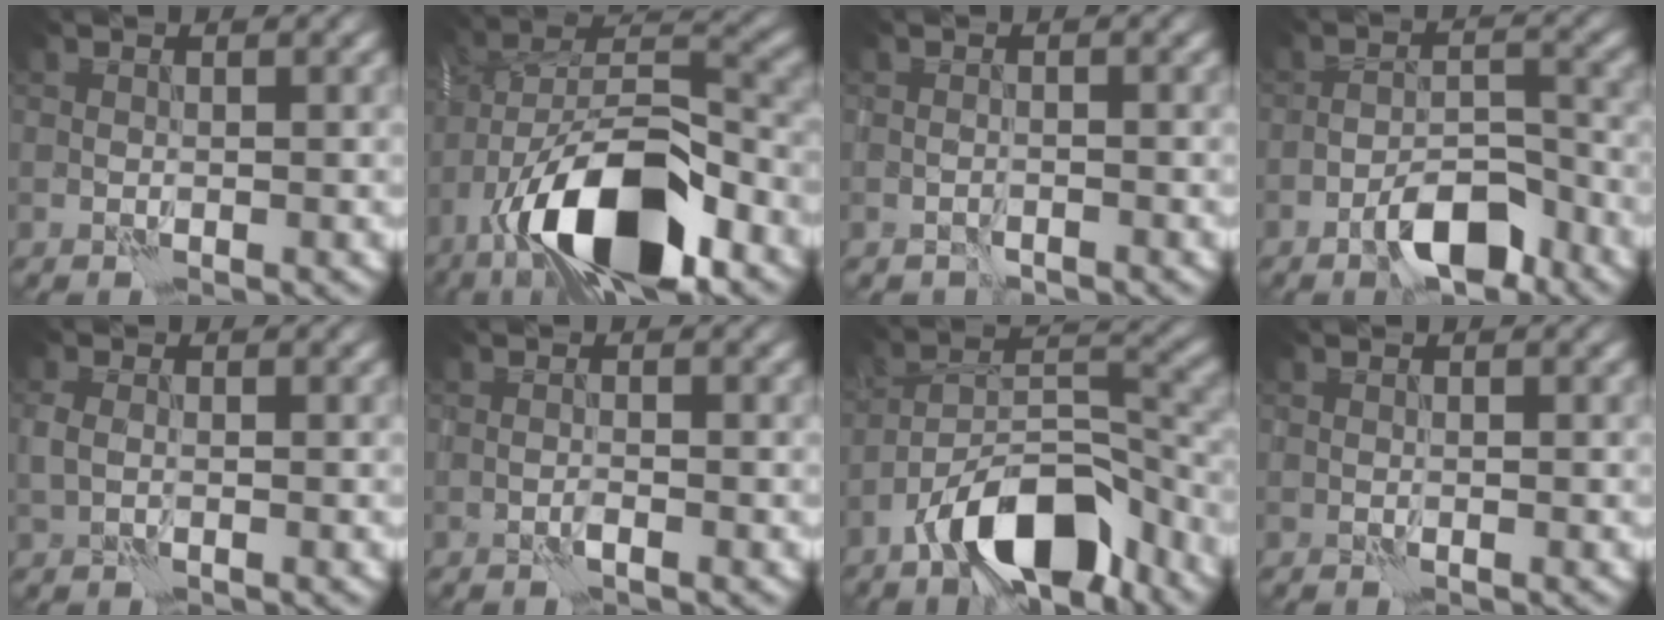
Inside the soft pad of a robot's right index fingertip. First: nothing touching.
{"total": 13.6, "force": [-7.1, 5.6, 10.2], "torque": [-0.187, -0.002, -0.120]}
{"total": 1.0, "force": [-1.0, 0.1, 0.0], "torque": [0.001, 0.002, -0.020]}
{"total": 5.5, "force": [-3.6, 1.7, 3.7], "torque": [-0.054, 0.013, -0.060]}
{"total": 0.6, "force": [0.4, 0.2, 0.4], "torque": [-0.015, 0.001, 0.007]}
{"total": 0.7, "force": [-0.5, -0.4, 0.2], "torque": [-0.006, 0.004, -0.009]}
{"total": 10.1, "force": [-6.8, 3.5, 6.7], "torque": [-0.100, 0.012, -0.124]}
{"total": 0.8, "force": [0.3, -0.6, -0.4], "torque": [0.007, 0.000, 0.009]}